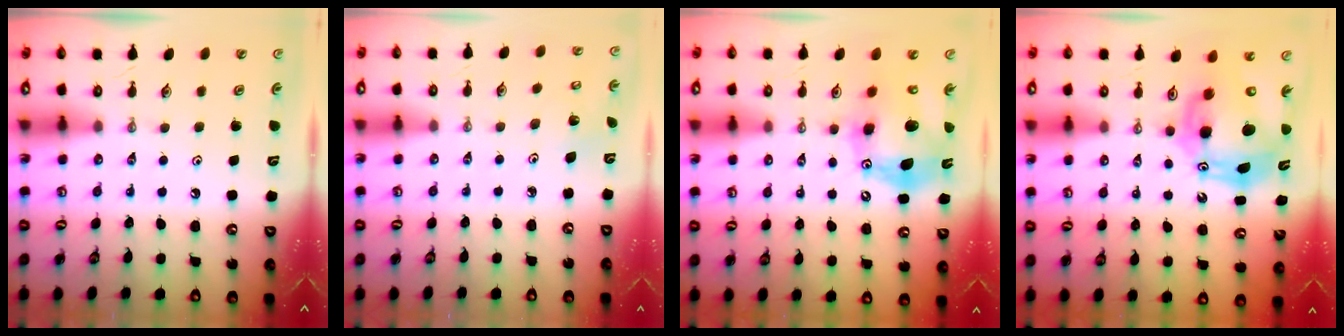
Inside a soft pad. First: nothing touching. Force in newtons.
{"total": 2.2, "press": 2.2, "slide": 0.2}
{"total": 15.2, "press": 15.0, "slide": 2.6}
{"total": 14.4, "press": 14.2, "slide": 2.3}